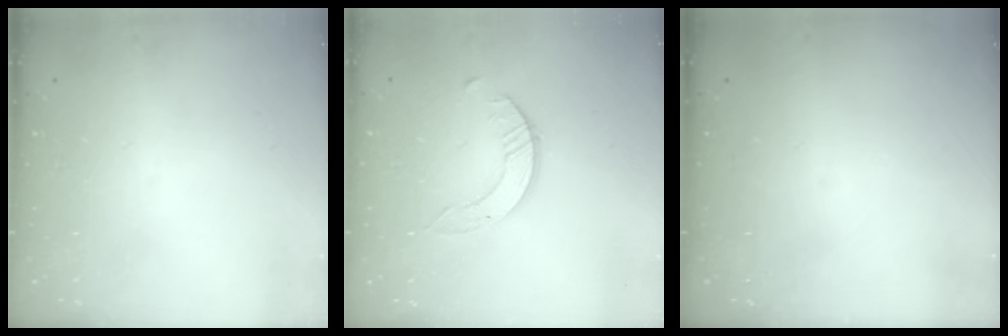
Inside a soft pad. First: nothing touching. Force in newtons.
{"total": 1.6, "press": 1.6, "slide": 0.2}
{"total": 0.0}